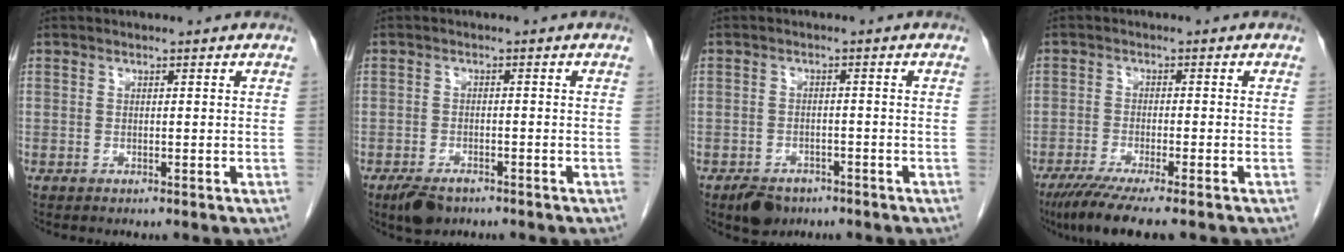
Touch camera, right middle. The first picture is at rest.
{"total": 4.0, "force": [-2.9, 1.8, 2.1], "torque": [-0.042, -0.006, -0.043]}
{"total": 4.4, "force": [-3.1, 2.6, 1.6], "torque": [-0.030, 0.000, -0.045]}
{"total": 8.1, "force": [-6.2, 0.3, 5.3], "torque": [-0.081, -0.020, -0.100]}